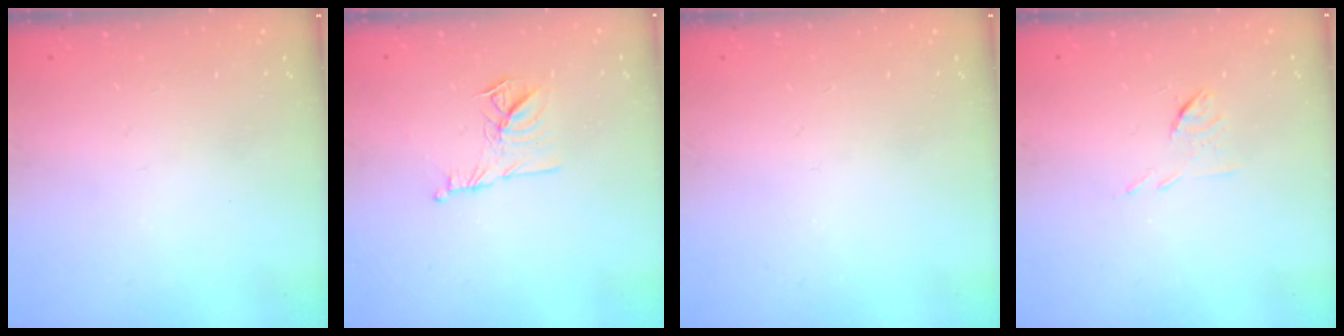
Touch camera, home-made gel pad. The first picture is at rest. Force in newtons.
{"total": 9.6, "press": 9.6, "slide": 0.9}
{"total": 0.0}
{"total": 6.0, "press": 6.0, "slide": 0.7}